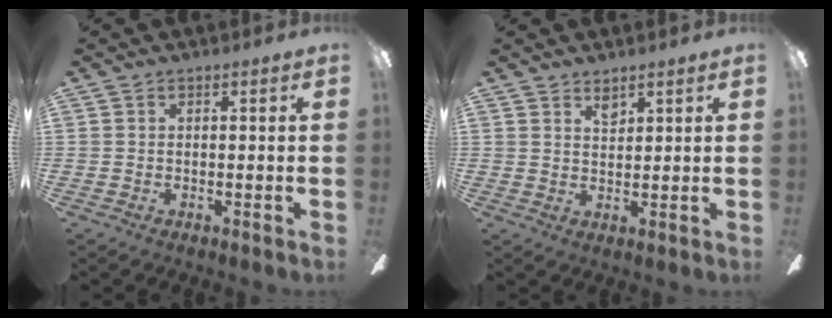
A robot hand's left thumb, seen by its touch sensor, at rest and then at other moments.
{"total": 2.8, "force": [2.4, 0.9, 1.0], "torque": [-0.009, -0.011, 0.041]}